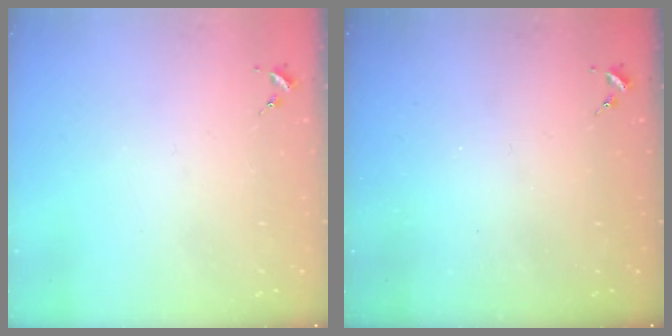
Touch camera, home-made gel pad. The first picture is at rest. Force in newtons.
{"total": 0.0}